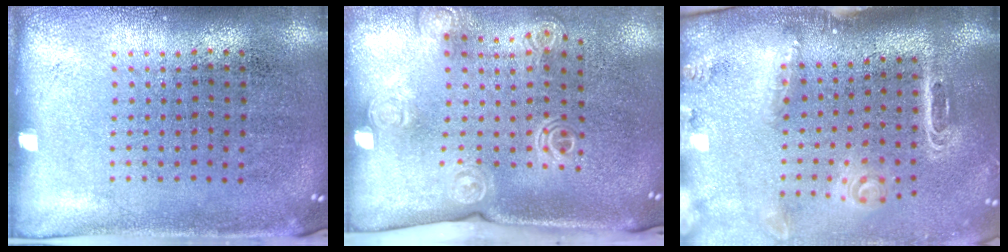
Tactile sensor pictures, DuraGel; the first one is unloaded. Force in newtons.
{"total": 1.8, "press": 1.5, "slide": 1.1}
{"total": 3.0, "press": 2.0, "slide": 2.2}